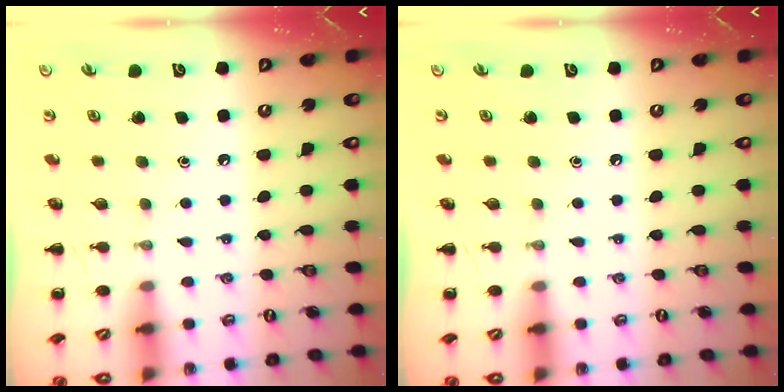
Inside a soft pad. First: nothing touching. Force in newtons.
{"total": 0.0}